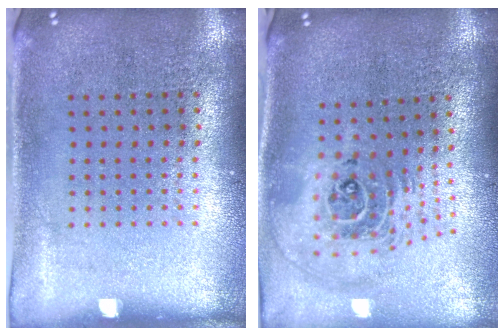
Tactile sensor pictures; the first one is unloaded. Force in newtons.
{"total": 2.4, "press": 1.8, "slide": 1.7}